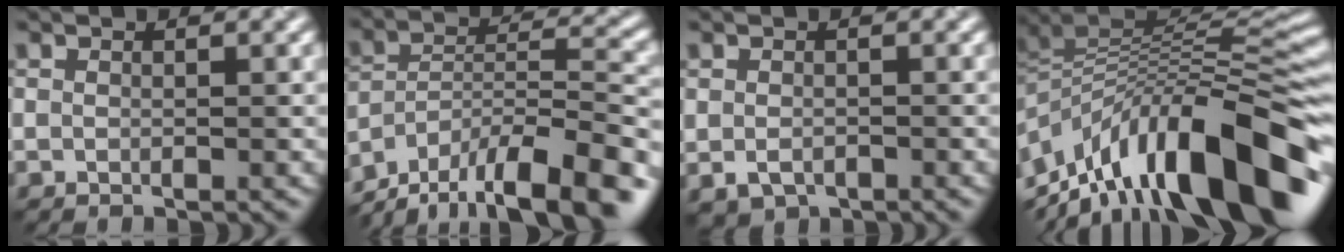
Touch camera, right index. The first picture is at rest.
{"total": 14.5, "force": [-11.4, 5.0, 7.4], "torque": [-0.141, 0.001, -0.178]}
{"total": 2.1, "force": [-0.9, 1.5, 1.2], "torque": [-0.025, -0.011, -0.013]}
{"total": 14.2, "force": [-4.5, 5.8, 12.1], "torque": [-0.190, 0.026, -0.076]}